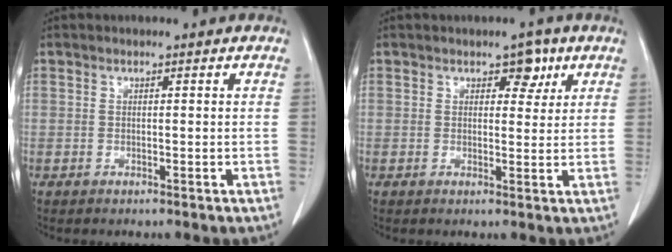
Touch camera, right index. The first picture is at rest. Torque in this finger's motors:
{"motor_torque": [-0.15, 0.13, 0.01, 0.00]}